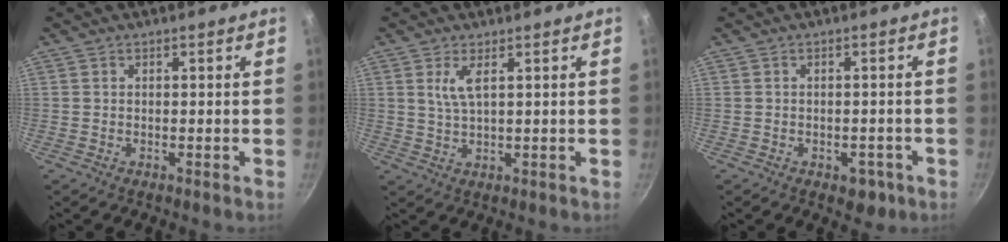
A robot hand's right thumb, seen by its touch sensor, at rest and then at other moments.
{"total": 3.5, "force": [1.4, 0.9, 3.1], "torque": [-0.069, -0.007, 0.035]}
{"total": 3.5, "force": [-1.8, 2.1, 2.1], "torque": [-0.009, 0.009, -0.019]}